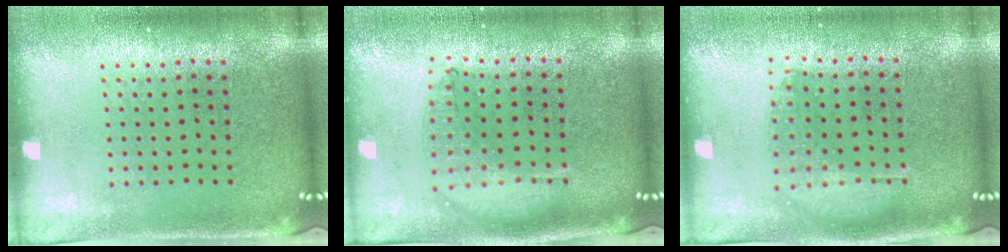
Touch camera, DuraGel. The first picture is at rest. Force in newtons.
{"total": 1.1, "press": 1.0, "slide": 0.2}
{"total": 1.1, "press": 1.0, "slide": 0.4}